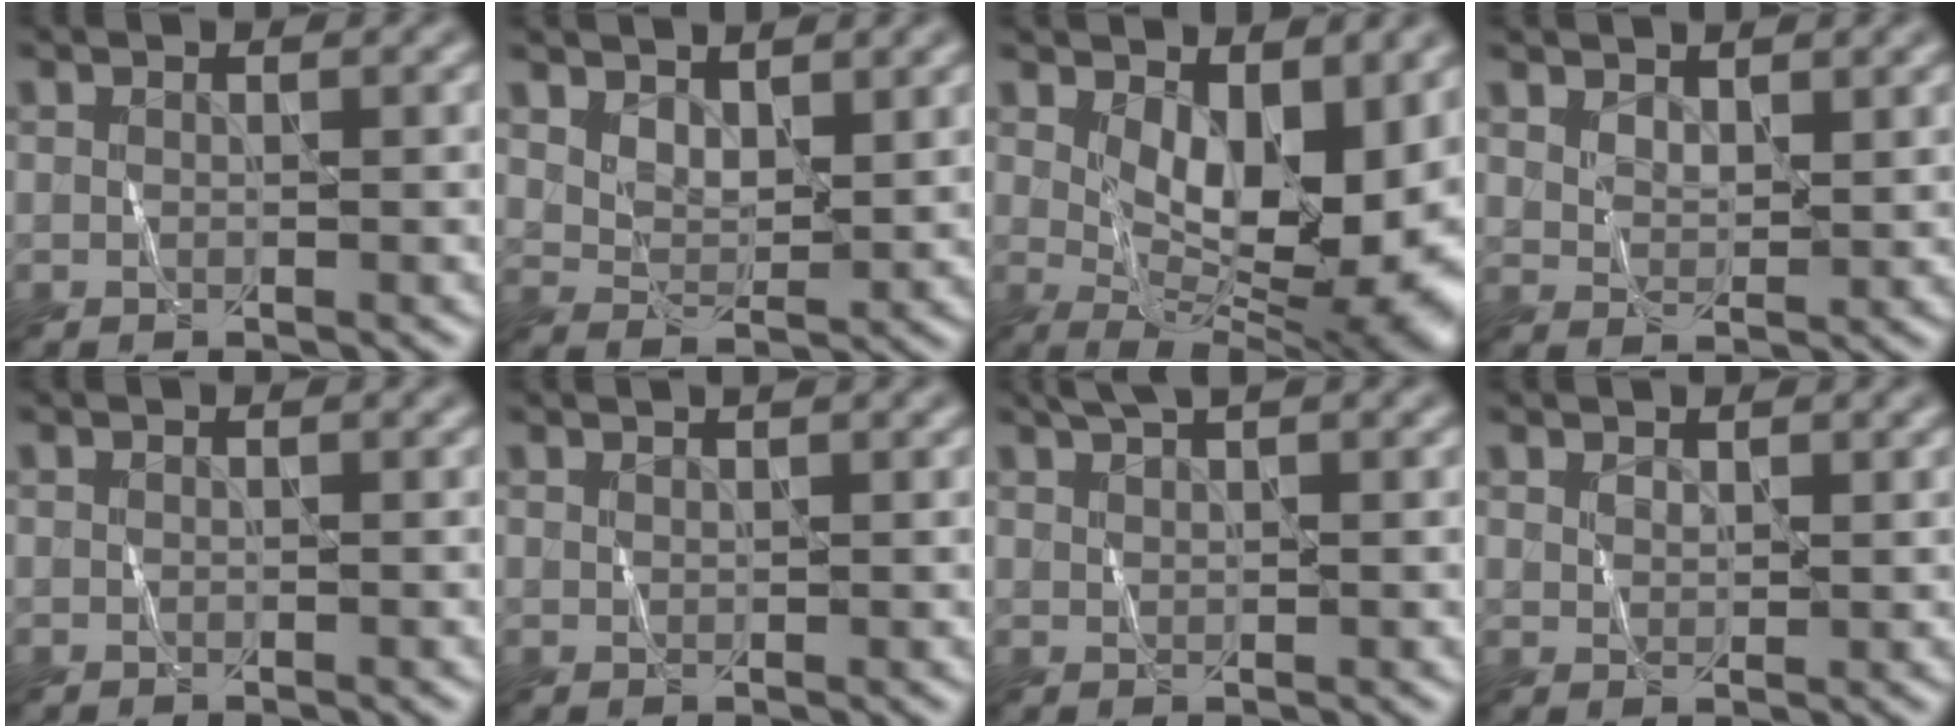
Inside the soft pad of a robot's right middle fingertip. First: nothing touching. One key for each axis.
{"total": 2.9, "fx": 2.1, "fy": 1.3, "fz": 1.5, "tx": -0.033, "ty": -0.006, "tz": 0.040}
{"total": 12.6, "fx": 1.7, "fy": 5.8, "fz": 11.1, "tx": -0.143, "ty": -0.013, "tz": 0.028}
{"total": 2.1, "fx": 1.6, "fy": 0.9, "fz": 1.1, "tx": -0.023, "ty": -0.005, "tz": 0.035}
{"total": 0.0}
{"total": 0.8, "fx": 0.7, "fy": 0.1, "fz": 0.3, "tx": -0.003, "ty": 0.001, "tz": 0.013}
{"total": 2.3, "fx": 1.8, "fy": 0.4, "fz": 1.4, "tx": -0.022, "ty": 0.005, "tz": 0.035}
{"total": 1.2, "fx": 1.0, "fy": 0.4, "fz": 0.5, "tx": -0.013, "ty": -0.002, "tz": 0.022}